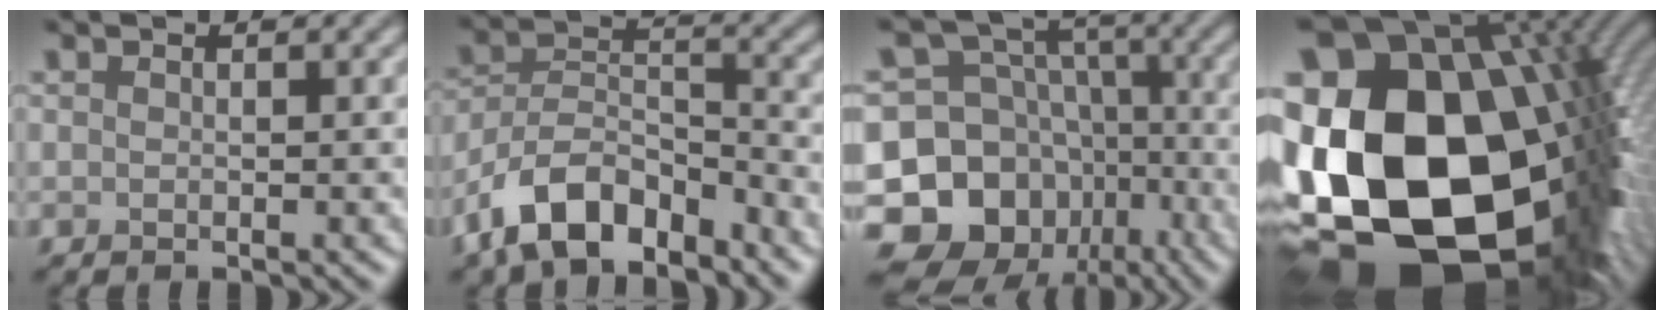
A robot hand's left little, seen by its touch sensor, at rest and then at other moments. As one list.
[{"total": 7.8, "force": [-5.6, 3.5, 4.2], "torque": [-0.068, 0.001, -0.112]}, {"total": 14.1, "force": [-7.3, 11.2, 4.6], "torque": [-0.091, -0.010, -0.126]}, {"total": 24.1, "force": [-3.4, 17.1, 16.6], "torque": [-0.313, -0.042, -0.070]}]